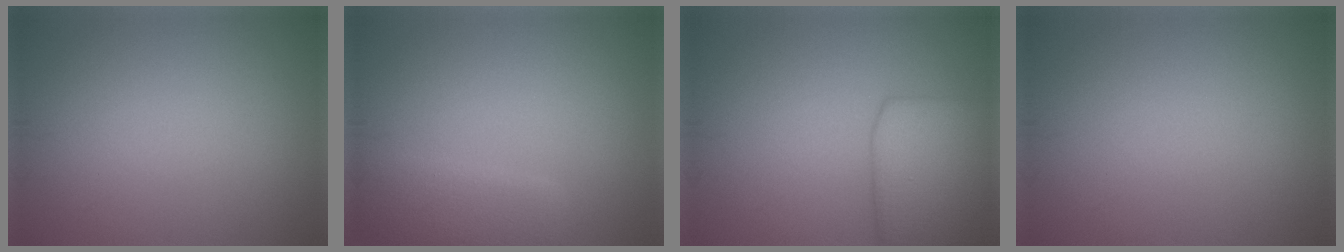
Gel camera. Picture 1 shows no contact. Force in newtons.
{"total": 3.0, "press": 3.0, "slide": 0.1}
{"total": 6.1, "press": 6.1, "slide": 0.4}
{"total": 0.0}